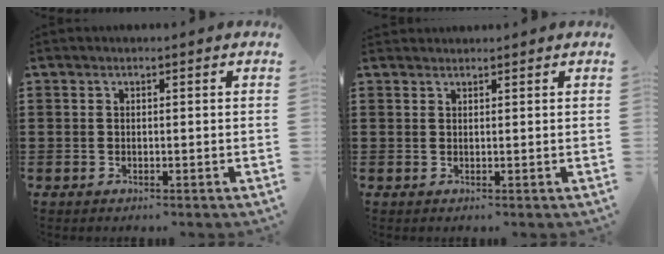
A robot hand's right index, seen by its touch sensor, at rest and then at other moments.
{"total": 0.9, "force": [0.9, 0.1, -0.2], "torque": [0.003, 0.001, 0.018]}